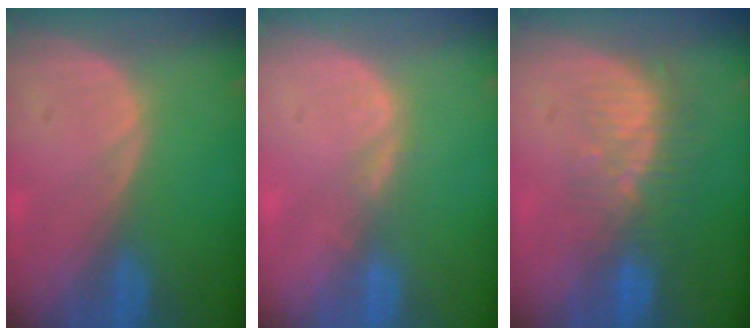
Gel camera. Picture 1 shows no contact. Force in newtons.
{"total": 1.9, "press": 1.5, "slide": 1.1}
{"total": 8.2, "press": 7.1, "slide": 4.0}